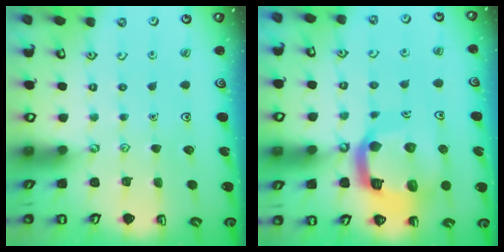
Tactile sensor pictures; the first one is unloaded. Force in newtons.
{"total": 15.6, "press": 15.4, "slide": 1.9}